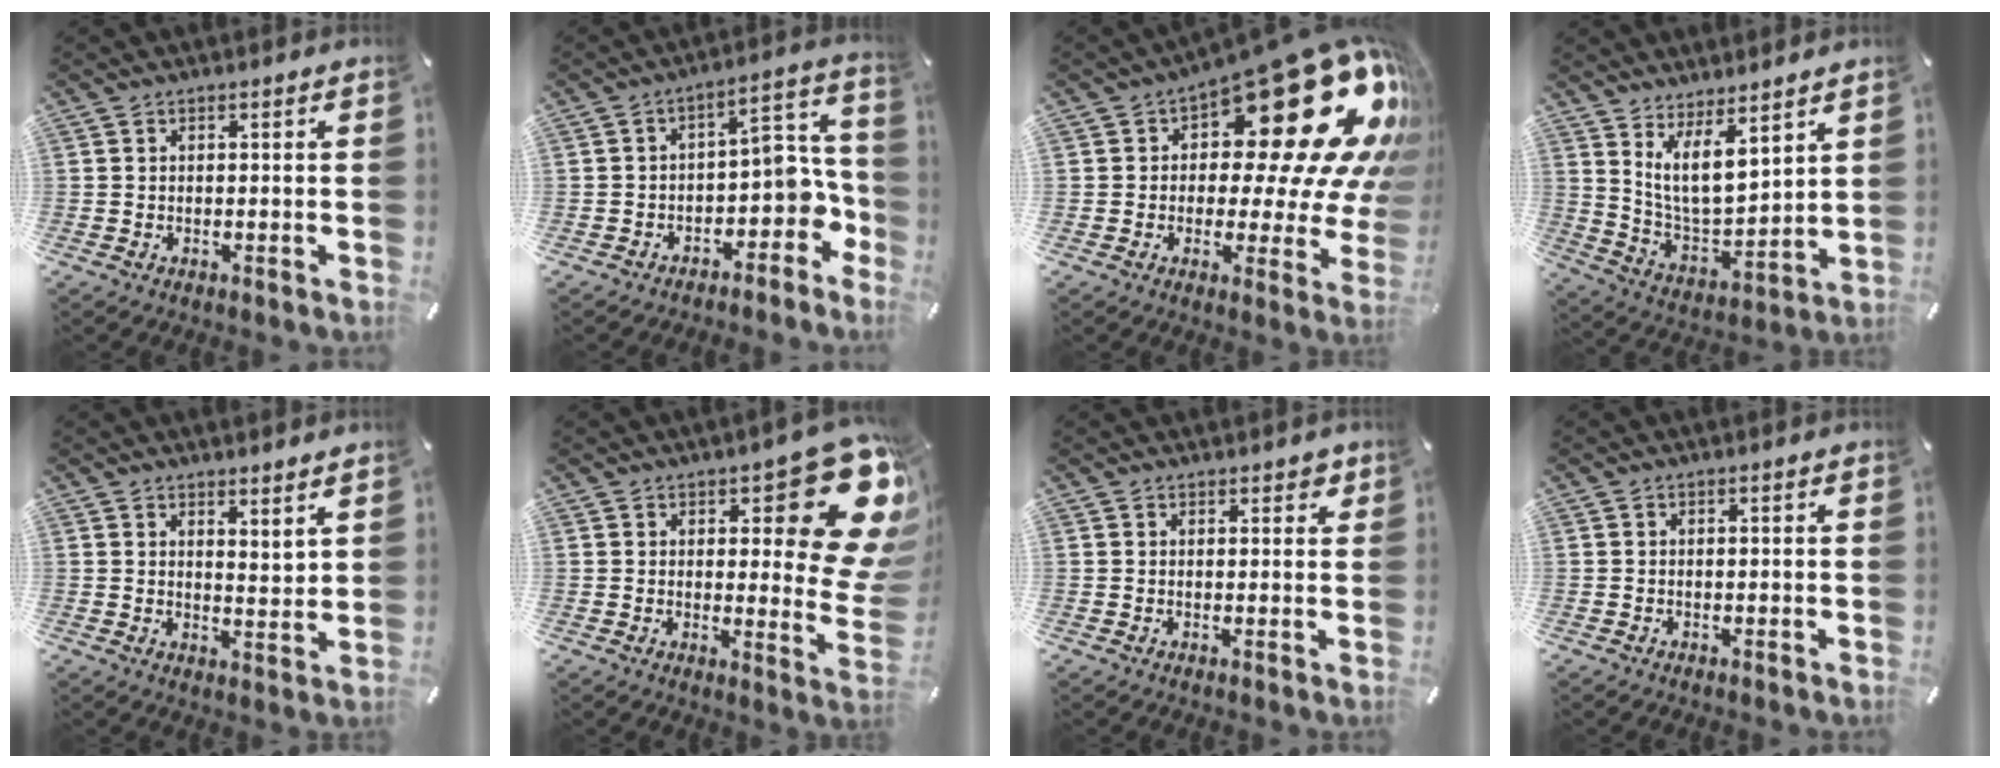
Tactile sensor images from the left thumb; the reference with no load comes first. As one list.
[{"total": 10.0, "force": [-2.9, 6.9, 6.7], "torque": [-0.060, 0.001, -0.053]}, {"total": 31.8, "force": [12.9, 13.2, 25.9], "torque": [-0.333, -0.111, 0.231]}, {"total": 11.0, "force": [8.0, 4.6, 6.0], "torque": [-0.125, -0.055, 0.152]}, {"total": 3.7, "force": [3.6, 0.6, 0.2], "torque": [0.001, -0.031, 0.065]}, {"total": 19.6, "force": [9.6, 7.1, 15.5], "torque": [-0.182, -0.087, 0.157]}, {"total": 1.8, "force": [1.3, 1.1, 0.5], "torque": [0.005, -0.003, 0.021]}, {"total": 0.0}]